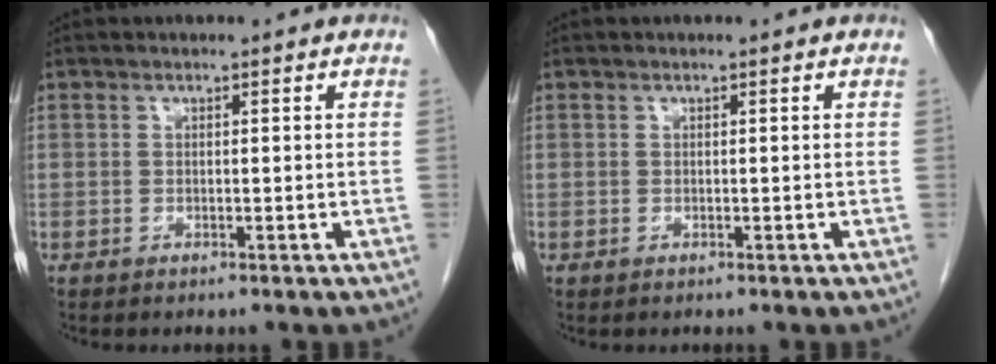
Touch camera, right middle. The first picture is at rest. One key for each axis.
{"total": 0.0}